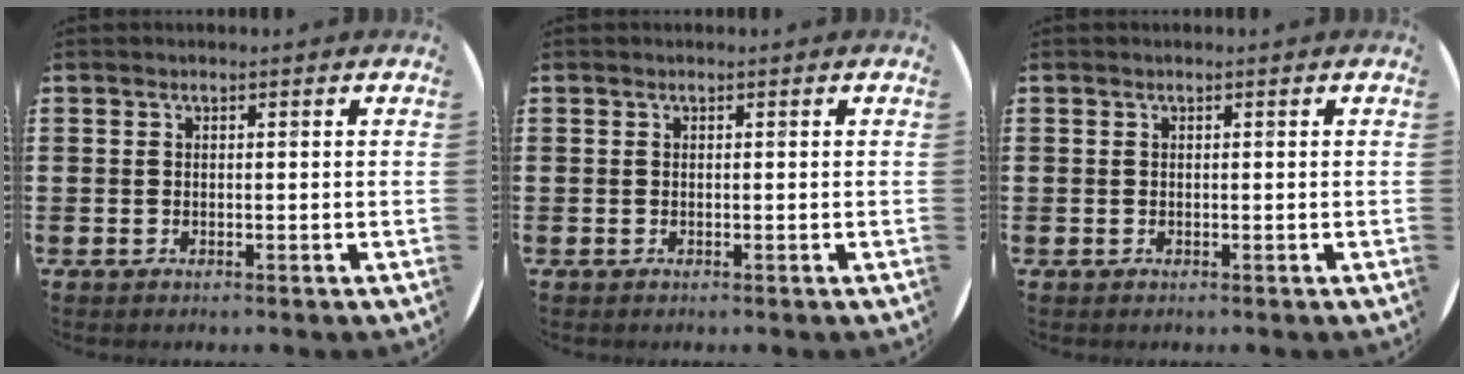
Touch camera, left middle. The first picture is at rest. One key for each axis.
{"total": 0.0}
{"total": 0.0}